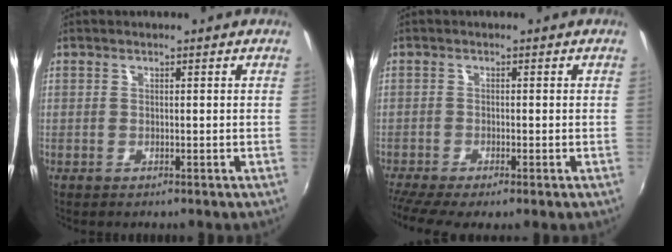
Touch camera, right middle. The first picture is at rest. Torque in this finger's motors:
{"motor_torque": [1.01, -1.13, 0.57, 0.16]}